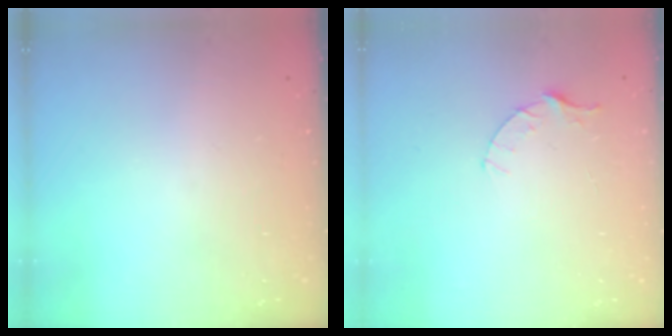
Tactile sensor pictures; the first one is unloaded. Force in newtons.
{"total": 3.4, "press": 3.4, "slide": 0.4}